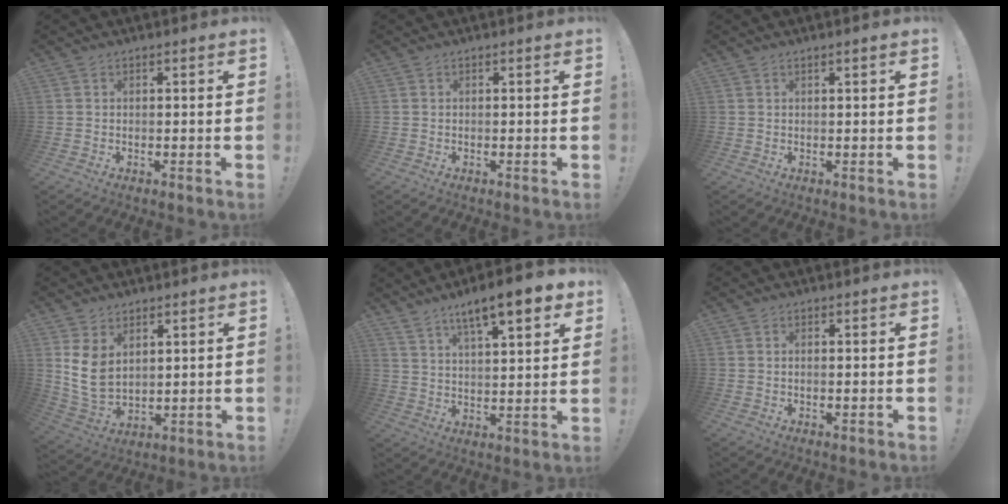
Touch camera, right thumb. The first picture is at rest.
{"total": 0.0}
{"total": 1.0, "force": [0.6, -0.2, 0.7], "torque": [-0.008, -0.003, 0.008]}
{"total": 9.7, "force": [3.5, 6.8, 5.9], "torque": [-0.114, -0.024, 0.072]}
{"total": 12.4, "force": [8.6, 2.7, 8.5], "torque": [-0.133, -0.049, 0.141]}
{"total": 0.8, "force": [0.2, 0.4, 0.6], "torque": [-0.012, 0.002, 0.003]}